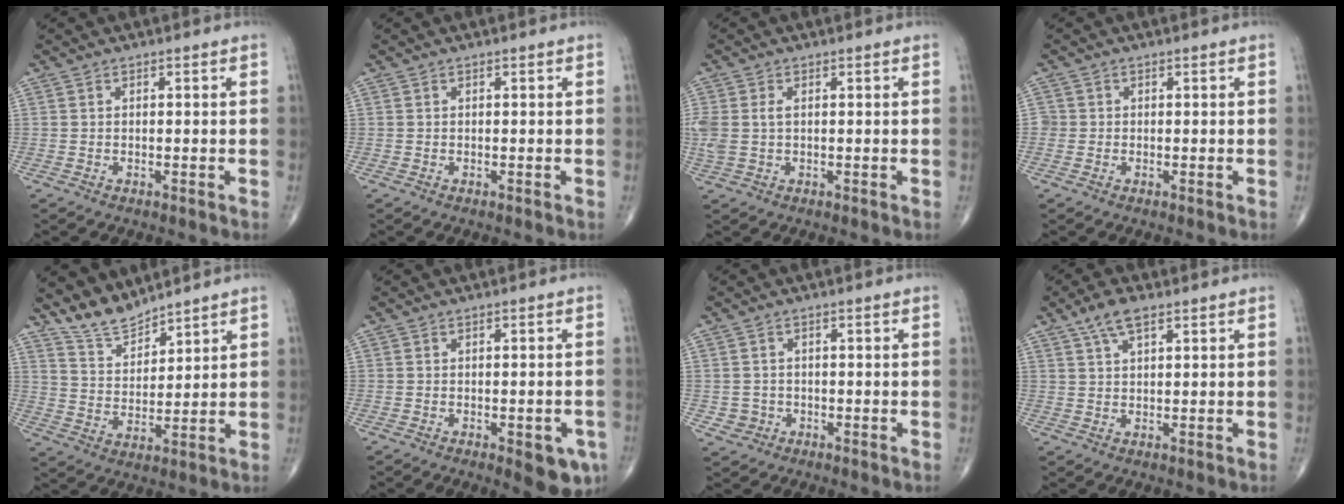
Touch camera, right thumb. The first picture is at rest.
{"total": 0.0}
{"total": 4.4, "force": [0.5, 2.7, 3.4], "torque": [-0.104, 0.013, 0.015]}
{"total": 1.4, "force": [-0.2, 1.4, 0.1], "torque": [0.008, 0.005, -0.005]}
{"total": 6.6, "force": [6.4, 1.5, 1.1], "torque": [-0.012, -0.049, 0.135]}
{"total": 6.4, "force": [-2.6, 2.5, 5.3], "torque": [-0.048, 0.000, -0.024]}
{"total": 2.4, "force": [-0.5, 2.3, 0.2], "torque": [0.010, 0.007, -0.006]}
{"total": 5.1, "force": [3.1, 1.8, 3.6], "torque": [-0.070, 0.000, 0.059]}